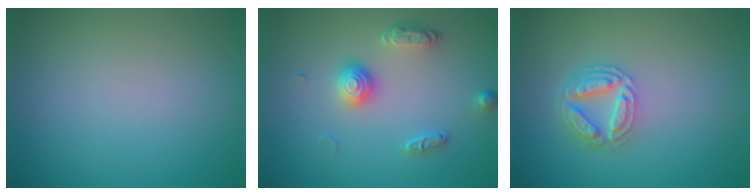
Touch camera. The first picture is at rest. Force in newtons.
{"total": 2.6, "press": 2.2, "slide": 1.5}
{"total": 4.0, "press": 3.1, "slide": 2.6}